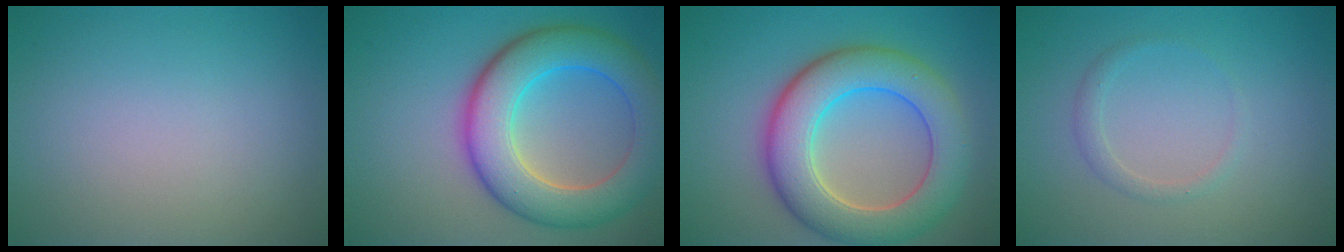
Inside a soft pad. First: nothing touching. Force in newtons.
{"total": 8.8, "press": 8.8, "slide": 0.4}
{"total": 8.7, "press": 8.7, "slide": 0.7}
{"total": 1.2, "press": 1.2, "slide": 0.2}